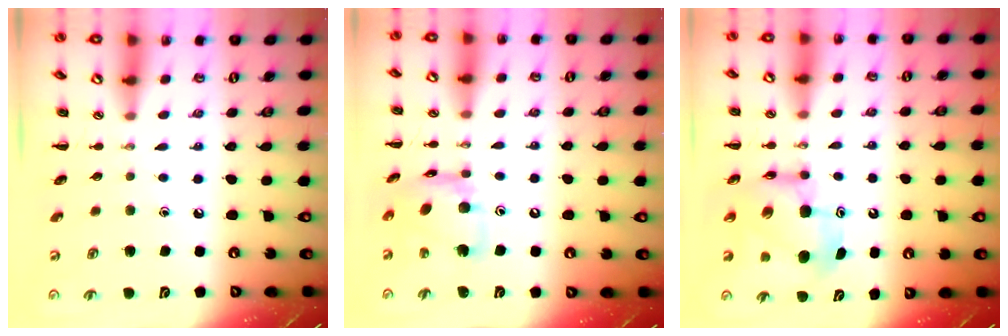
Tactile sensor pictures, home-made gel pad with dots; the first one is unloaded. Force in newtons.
{"total": 14.4, "press": 14.2, "slide": 2.2}
{"total": 9.4, "press": 9.1, "slide": 2.2}